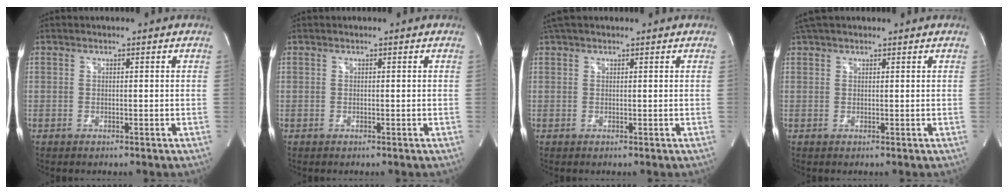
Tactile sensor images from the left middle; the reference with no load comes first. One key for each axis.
{"total": 0.0}
{"total": 3.4, "fx": 2.8, "fy": 1.1, "fz": 1.5, "tx": -0.031, "ty": 0.037, "tz": 0.051}
{"total": 4.2, "fx": 3.6, "fy": 1.2, "fz": 1.8, "tx": -0.032, "ty": 0.041, "tz": 0.064}